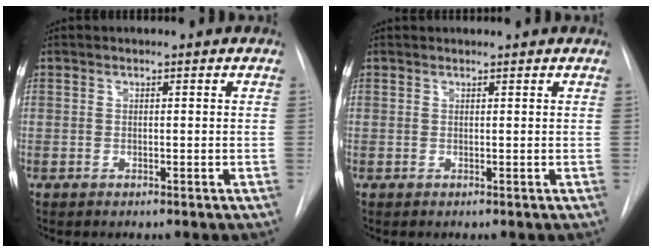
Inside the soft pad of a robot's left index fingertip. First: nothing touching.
{"total": 0.6, "force": [0.6, 0.1, 0.0], "torque": [-0.006, 0.014, 0.011]}